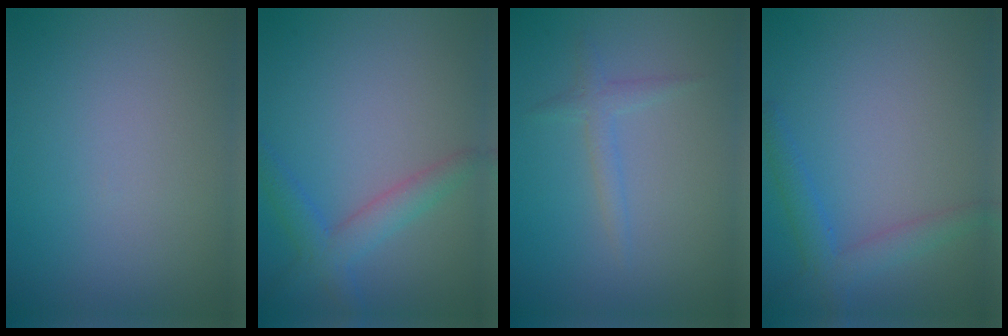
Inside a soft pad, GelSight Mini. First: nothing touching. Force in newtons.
{"total": 2.2, "press": 2.2, "slide": 0.2}
{"total": 1.5, "press": 1.5, "slide": 0.1}
{"total": 2.9, "press": 2.9, "slide": 0.1}